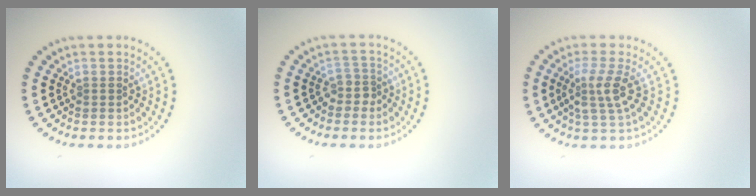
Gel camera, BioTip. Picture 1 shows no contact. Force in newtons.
{"total": 1.6, "press": 1.3, "slide": 1.0}
{"total": 2.8, "press": 2.1, "slide": 1.8}